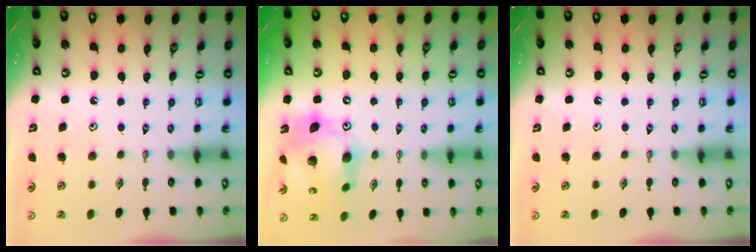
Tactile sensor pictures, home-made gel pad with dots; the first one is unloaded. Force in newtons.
{"total": 17.1, "press": 17.0, "slide": 1.8}
{"total": 0.0}